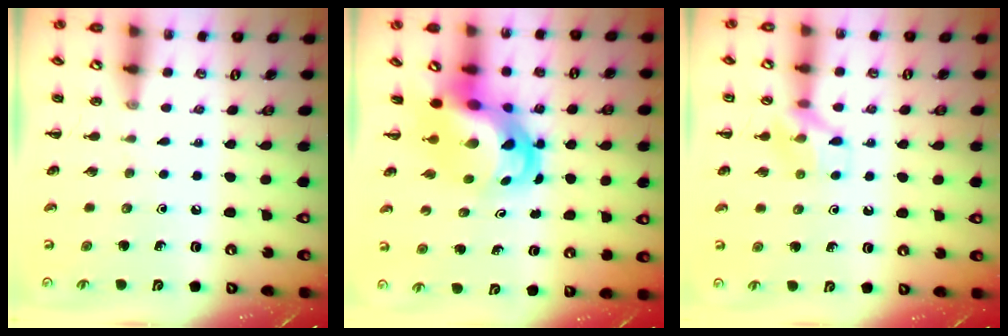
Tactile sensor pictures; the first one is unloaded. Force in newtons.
{"total": 7.2, "press": 6.9, "slide": 2.1}
{"total": 9.4, "press": 9.4, "slide": 0.6}